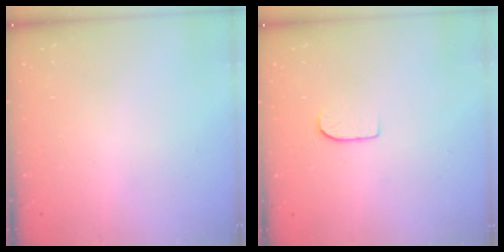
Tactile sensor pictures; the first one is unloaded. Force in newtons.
{"total": 5.5, "press": 5.5, "slide": 0.6}